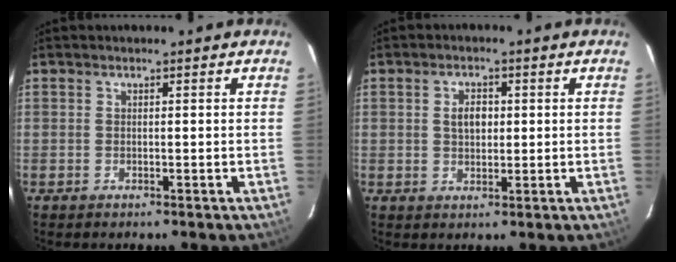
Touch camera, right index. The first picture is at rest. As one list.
[{"total": 3.7, "force": [0.6, 2.4, 2.7], "torque": [-0.046, 0.008, 0.014]}]